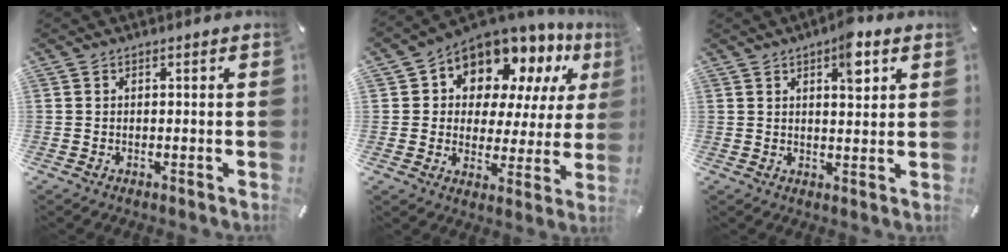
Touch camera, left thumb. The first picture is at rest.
{"total": 11.8, "force": [8.9, 6.9, 3.6], "torque": [-0.079, -0.079, 0.163]}
{"total": 6.6, "force": [3.3, 2.6, 5.1], "torque": [-0.068, -0.012, 0.050]}